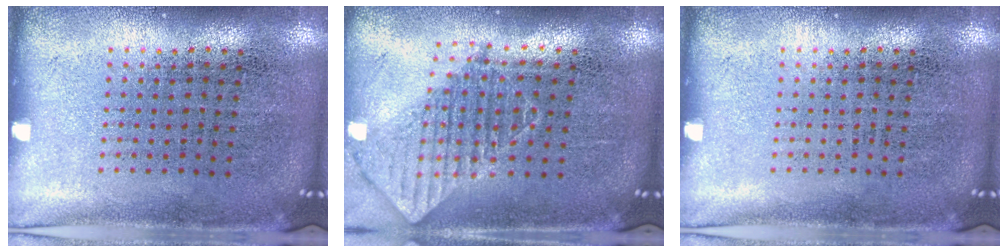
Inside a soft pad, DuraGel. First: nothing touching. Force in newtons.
{"total": 1.2, "press": 1.1, "slide": 0.6}
{"total": 0.0}